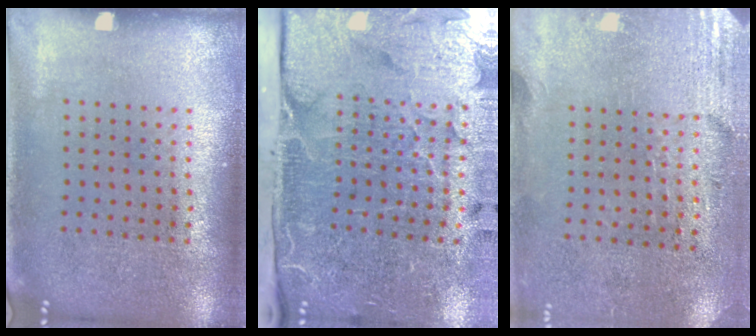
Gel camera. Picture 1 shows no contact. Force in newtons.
{"total": 5.2, "press": 4.0, "slide": 3.3}
{"total": 2.8, "press": 2.4, "slide": 1.4}